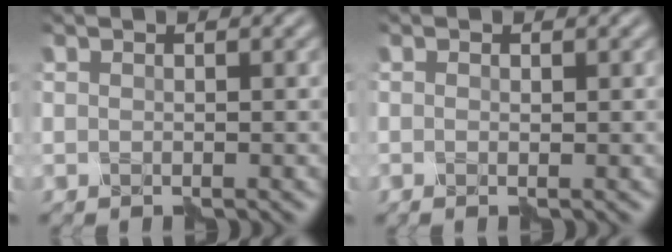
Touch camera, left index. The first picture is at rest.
{"total": 0.0}